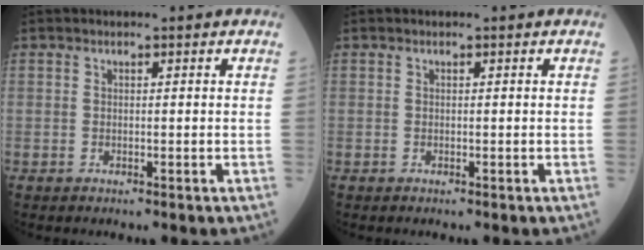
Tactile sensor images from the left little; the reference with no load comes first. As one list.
[{"total": 0.0}]